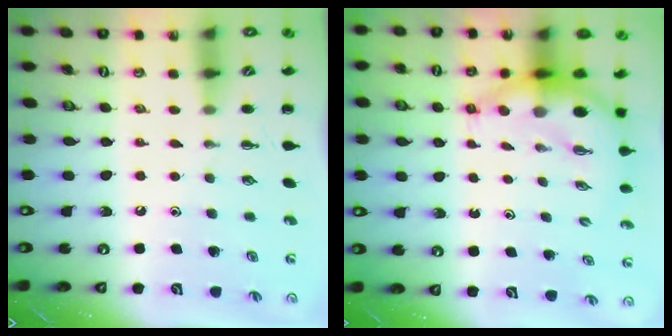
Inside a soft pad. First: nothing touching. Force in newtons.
{"total": 6.8, "press": 6.6, "slide": 1.6}